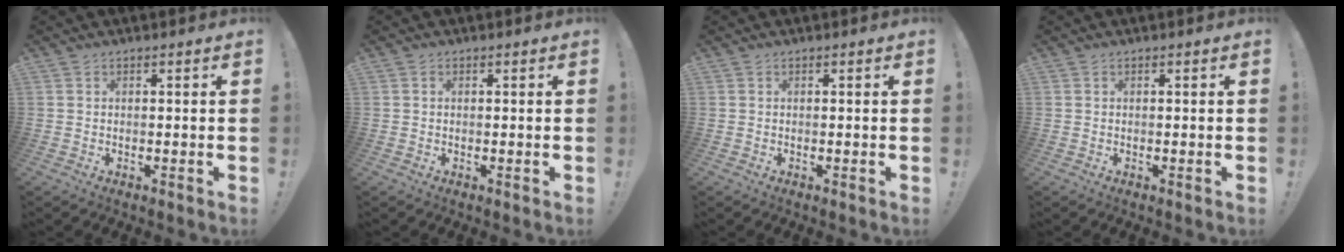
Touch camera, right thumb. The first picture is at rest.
{"total": 0.0}
{"total": 0.0}
{"total": 0.0}